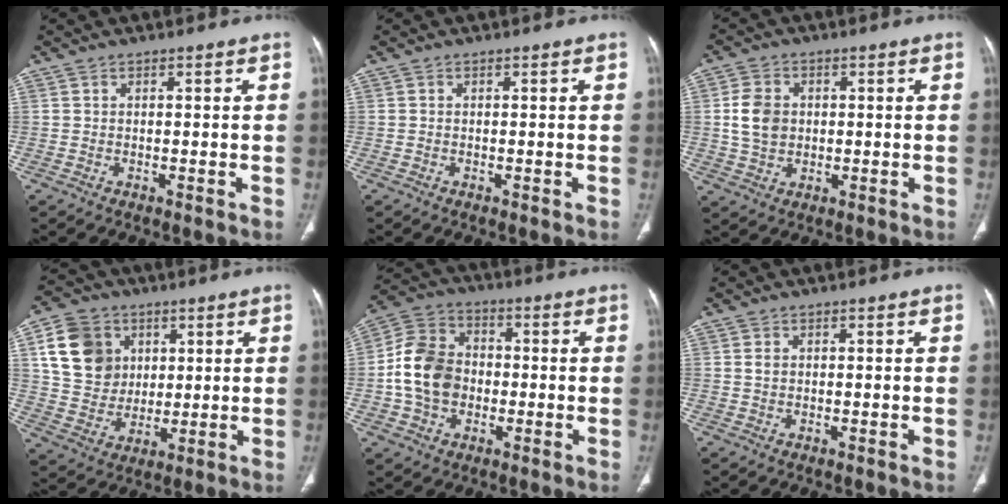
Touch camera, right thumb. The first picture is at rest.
{"total": 0.0}
{"total": 6.8, "force": [0.7, 5.4, 4.1], "torque": [-0.066, 0.000, 0.016]}
{"total": 13.8, "force": [4.5, 11.5, 6.1], "torque": [-0.088, -0.005, 0.089]}
{"total": 12.5, "force": [-1.3, 9.9, 7.6], "torque": [-0.124, 0.029, -0.031]}
{"total": 1.1, "force": [0.3, 0.8, 0.7], "torque": [-0.008, 0.001, 0.008]}